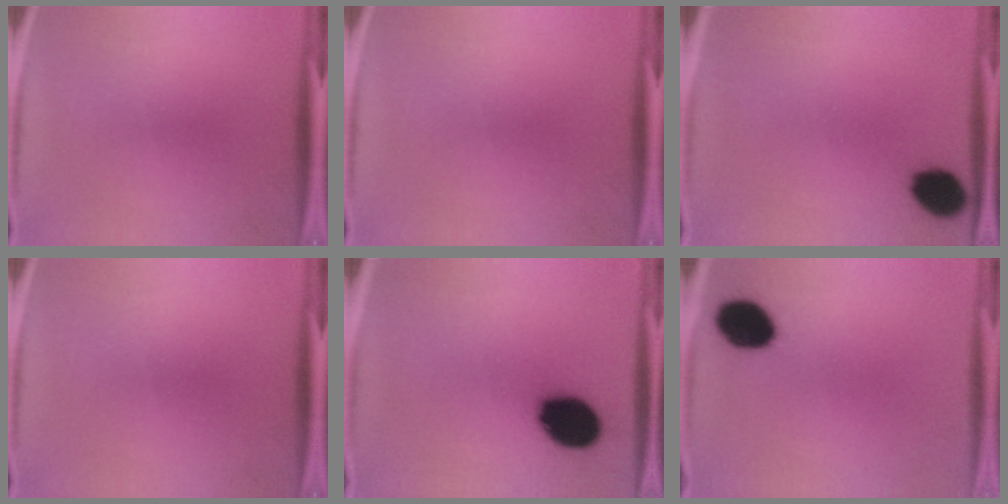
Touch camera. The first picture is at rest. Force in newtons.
{"total": 0.0}
{"total": 9.3}
{"total": 0.0}
{"total": 13.7}
{"total": 12.0}